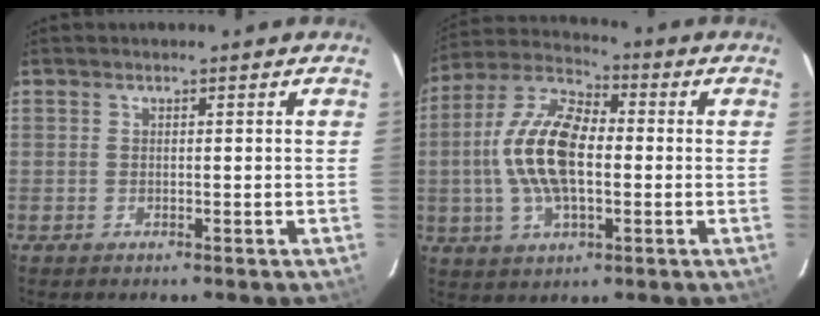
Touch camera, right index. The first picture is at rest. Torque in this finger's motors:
{"motor_torque": [2.14, 0.00, 1.05, 0.21]}